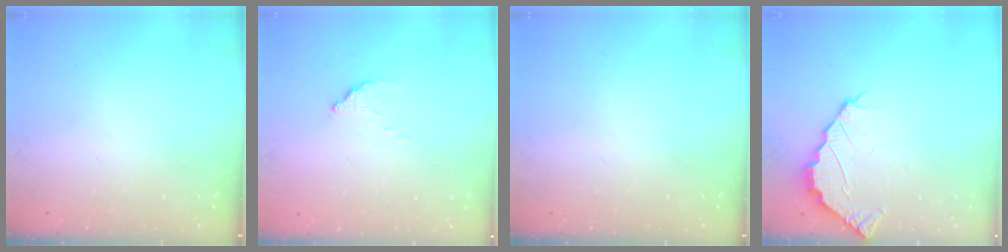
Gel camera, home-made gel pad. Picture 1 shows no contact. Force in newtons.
{"total": 2.8, "press": 2.8, "slide": 0.0}
{"total": 0.0}
{"total": 2.4, "press": 2.4, "slide": 0.2}